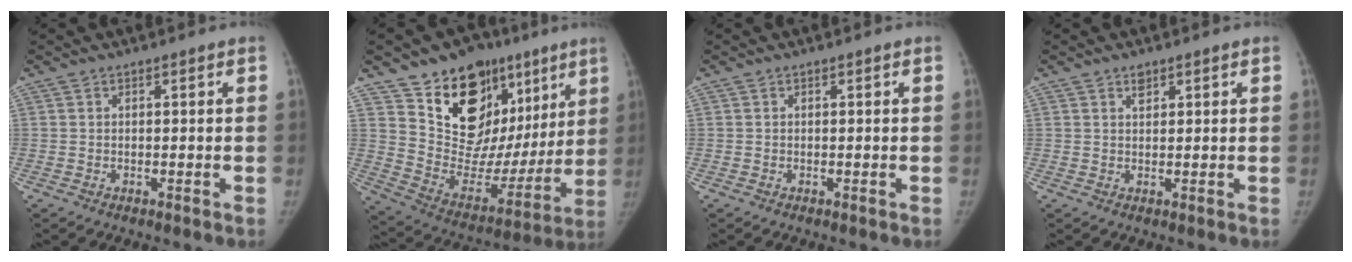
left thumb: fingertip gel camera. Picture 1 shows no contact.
{"total": 24.3, "force": [13.8, 15.6, 12.5], "torque": [-0.116, -0.038, 0.229]}
{"total": 0.0}
{"total": 1.6, "force": [1.1, 0.9, 0.7], "torque": [-0.002, -0.006, 0.017]}